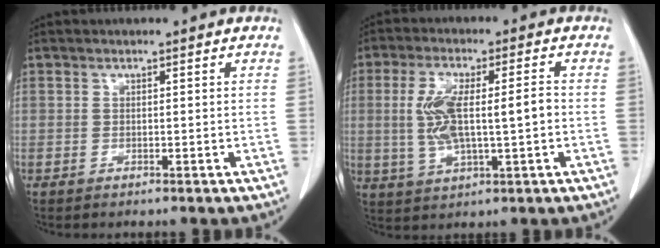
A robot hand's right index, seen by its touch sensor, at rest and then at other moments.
{"total": 9.6, "force": [0.0, 2.7, 9.2], "torque": [-0.191, 0.014, 0.009]}